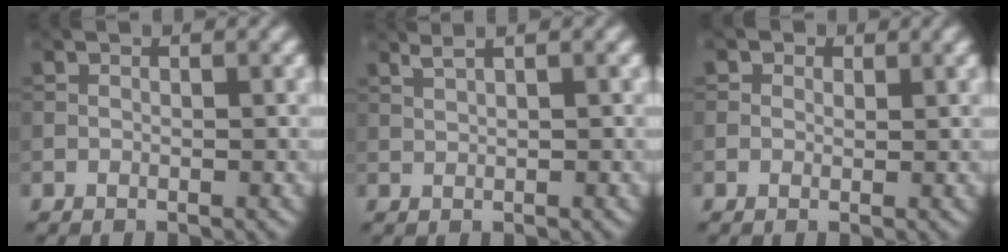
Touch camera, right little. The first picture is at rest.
{"total": 2.0, "force": [1.4, 0.6, 1.3], "torque": [-0.020, 0.004, 0.016]}
{"total": 1.1, "force": [0.5, 0.9, 0.4], "torque": [-0.005, -0.002, 0.000]}